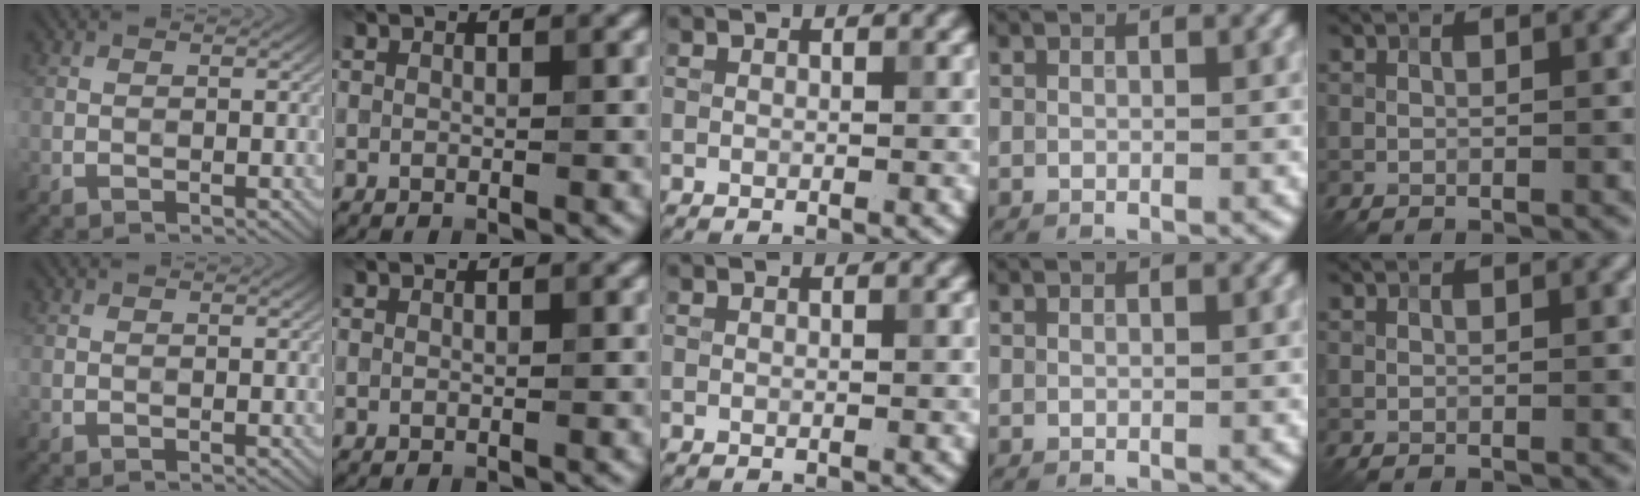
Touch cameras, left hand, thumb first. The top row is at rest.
{}